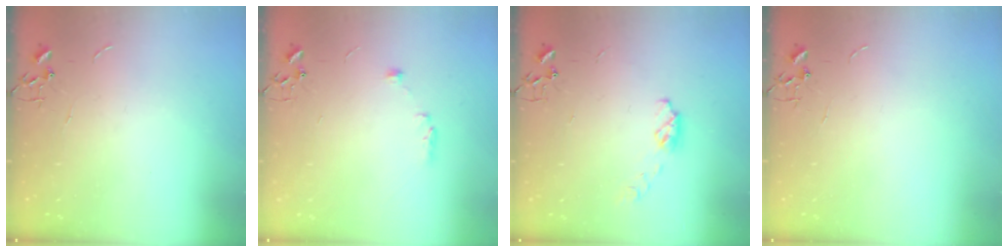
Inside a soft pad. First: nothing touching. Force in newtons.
{"total": 5.9, "press": 5.6, "slide": 2.1}
{"total": 5.0, "press": 4.9, "slide": 0.7}
{"total": 0.0}